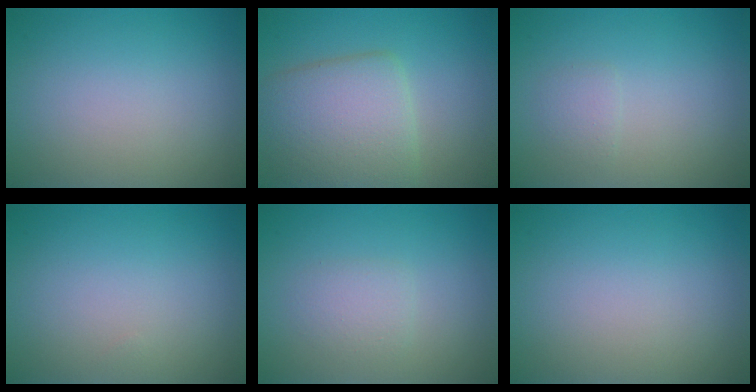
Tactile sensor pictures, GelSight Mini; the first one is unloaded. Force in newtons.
{"total": 6.3, "press": 6.3, "slide": 0.2}
{"total": 1.0, "press": 1.0, "slide": 0.1}
{"total": 0.0}
{"total": 1.5, "press": 1.5, "slide": 0.0}
{"total": 0.0}